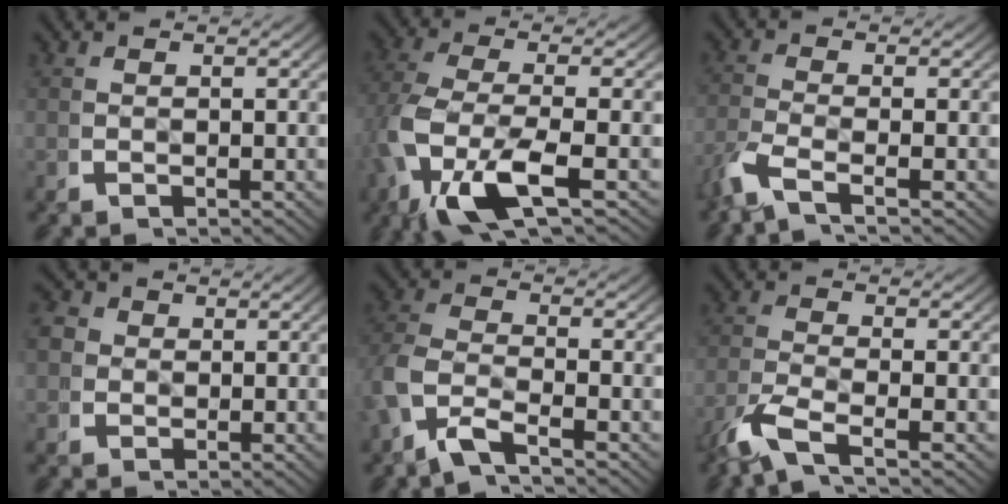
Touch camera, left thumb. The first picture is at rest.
{"total": 9.4, "force": [-2.4, 4.5, 7.9], "torque": [-0.202, -0.039, -0.014]}
{"total": 4.4, "force": [-2.5, 1.3, 3.3], "torque": [-0.091, -0.016, -0.040]}
{"total": 3.7, "force": [0.8, 3.3, 1.4], "torque": [-0.034, -0.007, 0.009]}
{"total": 5.9, "force": [-1.4, 3.9, 4.2], "torque": [-0.109, -0.014, -0.024]}
{"total": 5.3, "force": [-3.0, 2.0, 3.9], "torque": [-0.103, -0.016, -0.049]}